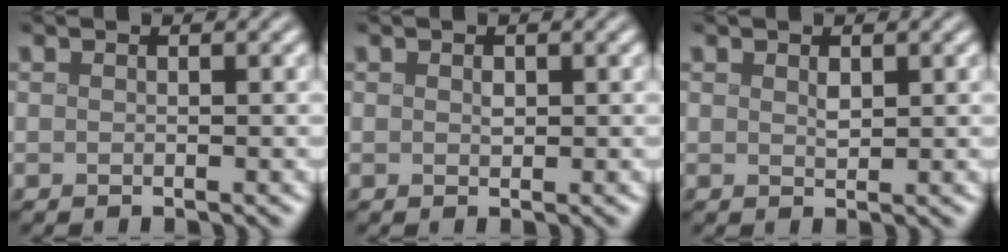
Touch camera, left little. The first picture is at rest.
{"total": 0.7, "force": [0.2, 0.4, 0.5], "torque": [-0.008, 0.000, 0.002]}
{"total": 0.9, "force": [0.5, 0.4, 0.7], "torque": [-0.015, -0.001, 0.011]}